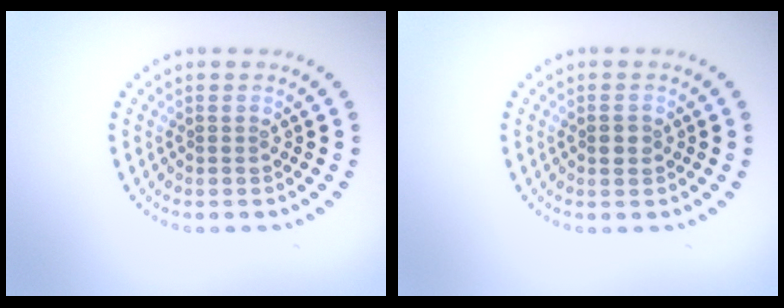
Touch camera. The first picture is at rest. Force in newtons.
{"total": 1.4, "press": 1.4, "slide": 0.1}